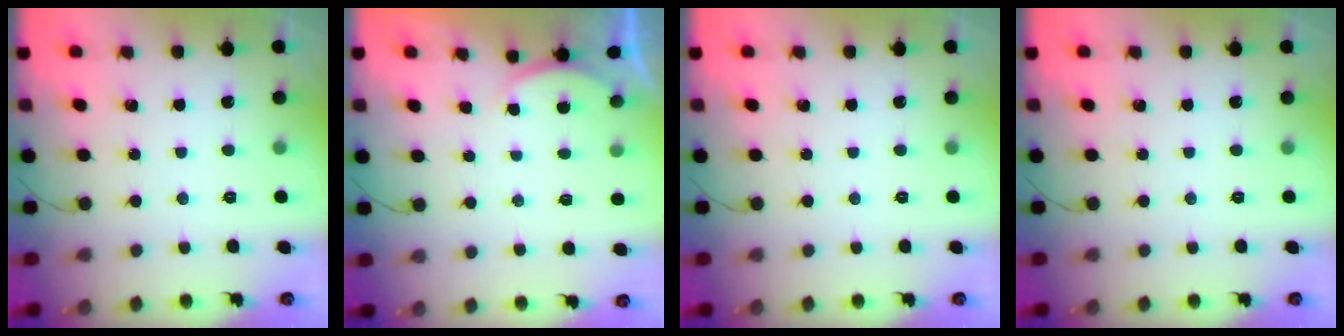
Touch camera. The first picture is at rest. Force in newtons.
{"total": 2.0, "press": 1.9, "slide": 0.6}
{"total": 0.0}
{"total": 0.0}